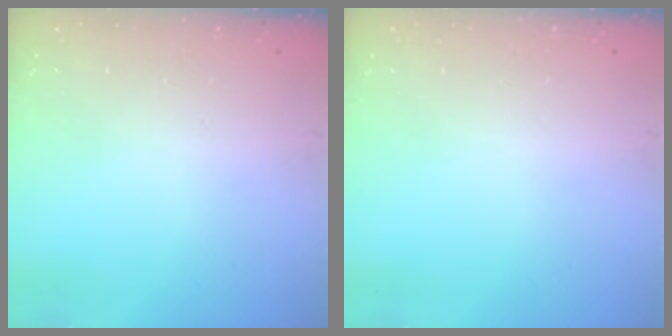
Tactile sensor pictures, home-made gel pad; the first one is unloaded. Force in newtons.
{"total": 0.0}